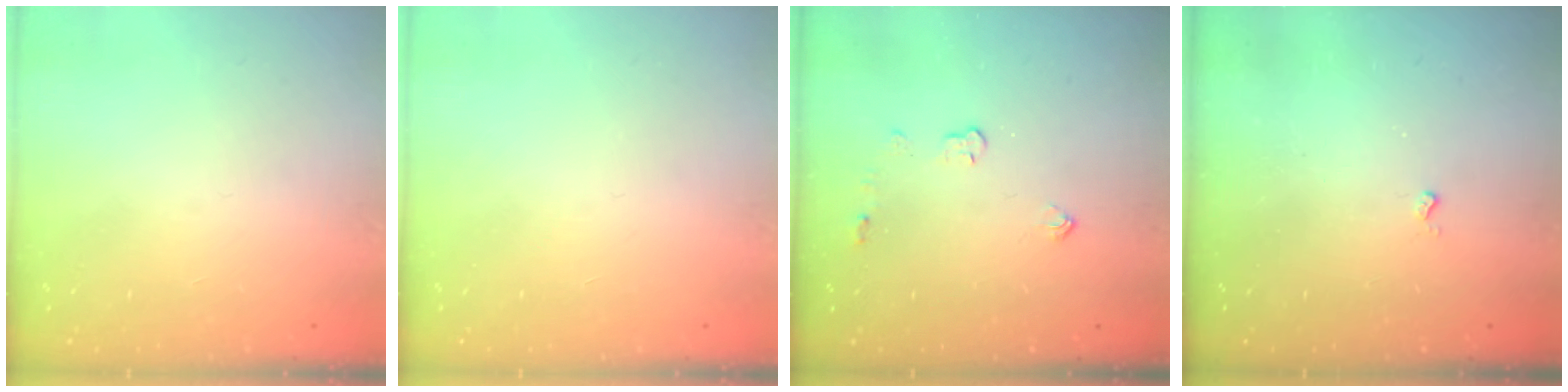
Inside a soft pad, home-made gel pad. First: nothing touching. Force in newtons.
{"total": 0.0}
{"total": 3.9, "press": 3.8, "slide": 0.7}
{"total": 2.6, "press": 2.6, "slide": 0.4}